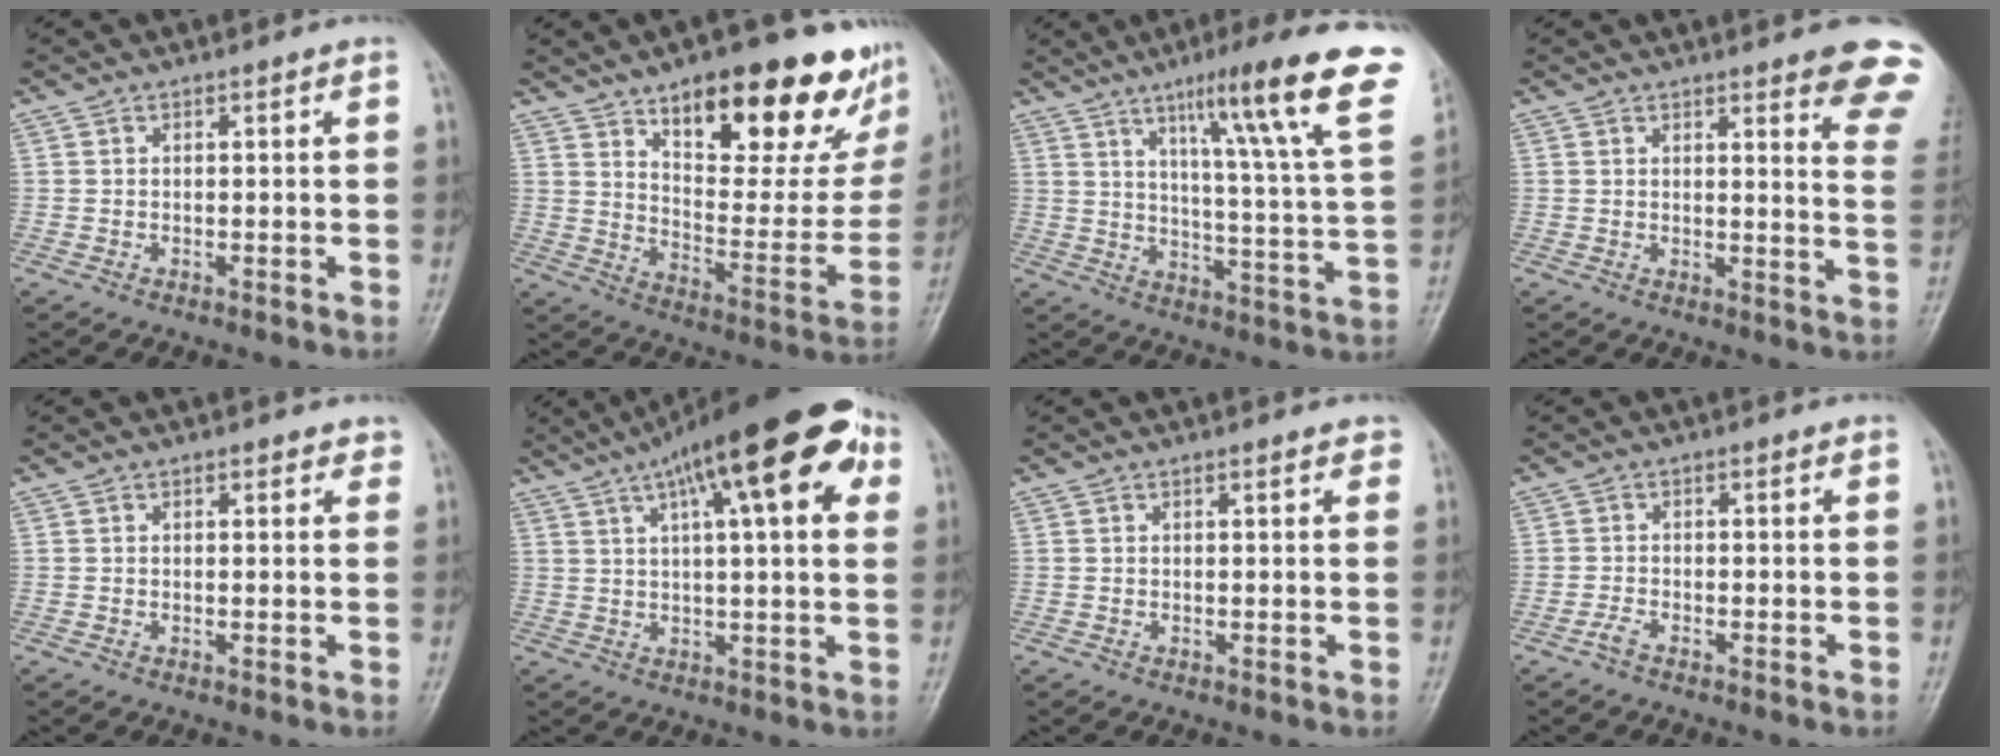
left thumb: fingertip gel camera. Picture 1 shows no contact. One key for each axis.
{"total": 27.8, "fx": 16.6, "fy": 10.6, "fz": 19.6, "tx": -0.226, "ty": -0.065, "tz": 0.245}
{"total": 23.5, "fx": 12.4, "fy": 2.4, "fz": 19.8, "tx": -0.261, "ty": -0.038, "tz": 0.169}
{"total": 11.6, "fx": 8.7, "fy": 2.2, "fz": 7.4, "tx": -0.054, "ty": -0.048, "tz": 0.078}
{"total": 1.6, "fx": 1.1, "fy": 0.9, "fz": 0.7, "tx": 0.005, "ty": -0.004, "tz": 0.008}
{"total": 21.8, "fx": 9.6, "fy": 6.6, "fz": 18.5, "tx": -0.267, "ty": 0.021, "tz": 0.138}
{"total": 1.4, "fx": 1.0, "fy": 0.5, "fz": 0.9, "tx": -0.005, "ty": 0.000, "tz": 0.009}
{"total": 1.3, "fx": -1.0, "fy": 0.3, "fz": 0.8, "tx": -0.021, "ty": 0.001, "tz": -0.023}